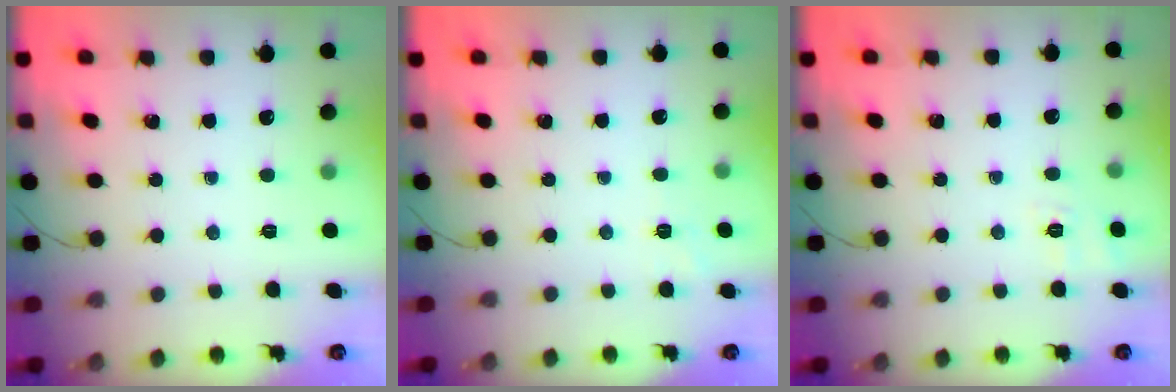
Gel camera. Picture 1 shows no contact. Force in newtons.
{"total": 2.0, "press": 1.4, "slide": 1.4}
{"total": 2.4, "press": 1.1, "slide": 2.1}